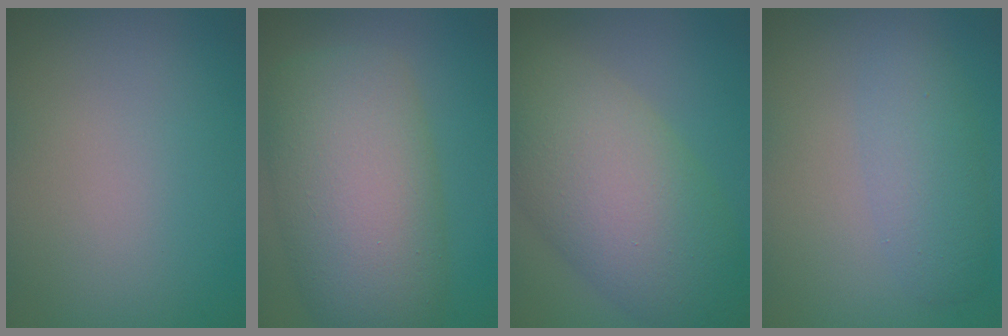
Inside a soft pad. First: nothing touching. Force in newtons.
{"total": 10.2, "press": 10.2, "slide": 0.3}
{"total": 10.3, "press": 10.2, "slide": 0.8}
{"total": 3.0, "press": 3.0, "slide": 0.1}